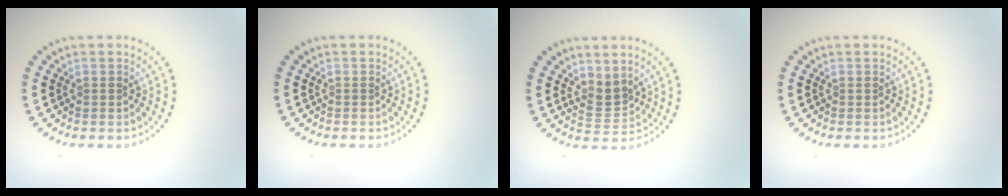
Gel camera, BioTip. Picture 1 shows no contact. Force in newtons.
{"total": 0.0}
{"total": 2.2, "press": 1.6, "slide": 1.5}
{"total": 0.0}